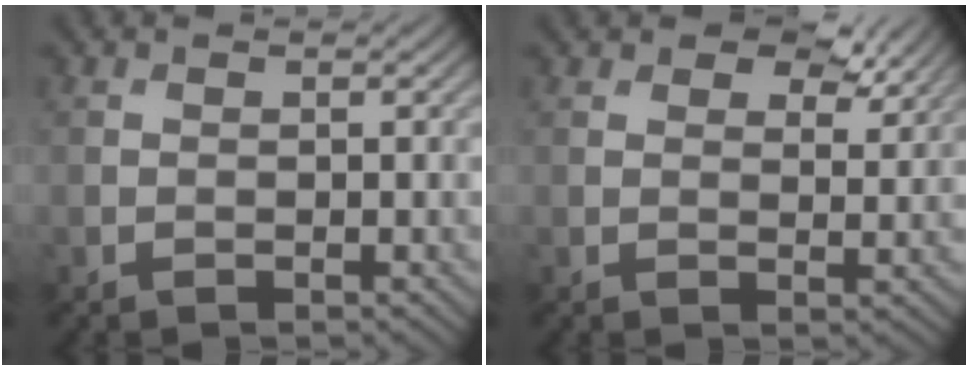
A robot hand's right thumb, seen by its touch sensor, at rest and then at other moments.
{"total": 6.2, "force": [4.3, 2.7, 3.5], "torque": [-0.052, -0.005, 0.067]}